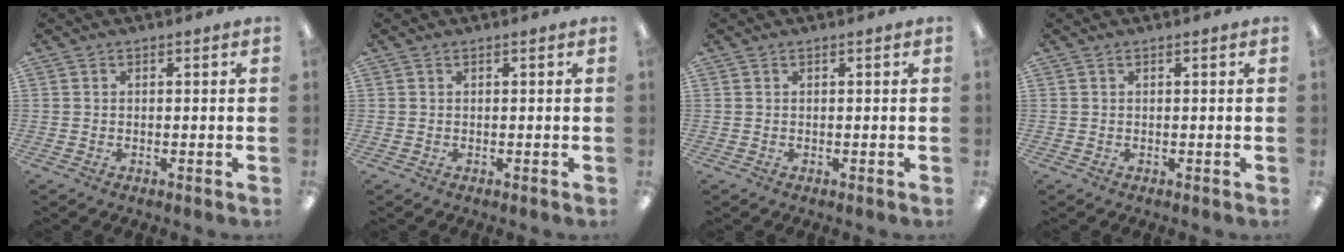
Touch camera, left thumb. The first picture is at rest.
{"total": 0.0}
{"total": 0.0}
{"total": 0.0}